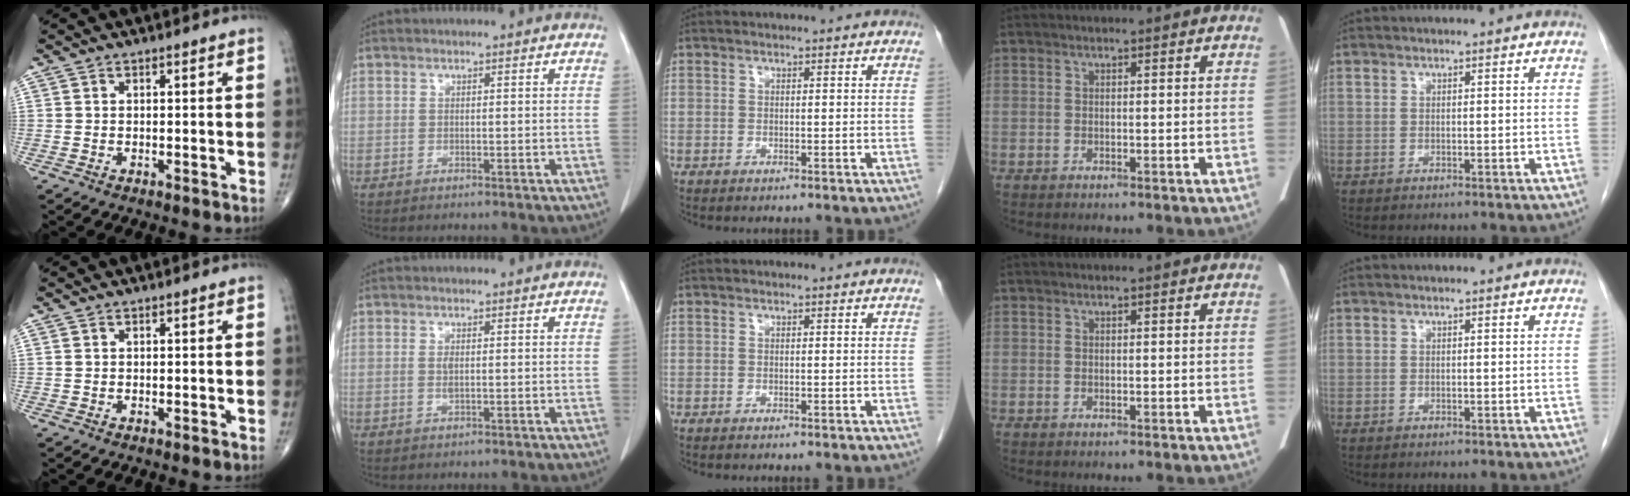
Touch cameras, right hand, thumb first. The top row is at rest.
{"thumb": {"total": 0.5, "force": [0.2, 0.4, 0.3], "torque": [-0.006, 0.005, 0.006]}, "index": {"total": 1.3, "force": [0.2, 0.5, 1.2], "torque": [-0.023, 0.000, 0.007]}}